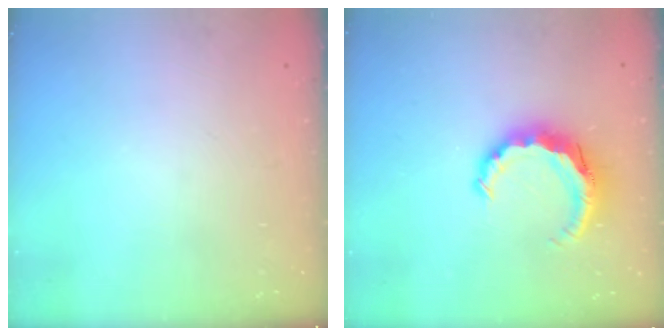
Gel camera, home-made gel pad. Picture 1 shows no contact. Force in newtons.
{"total": 8.3, "press": 8.2, "slide": 1.1}